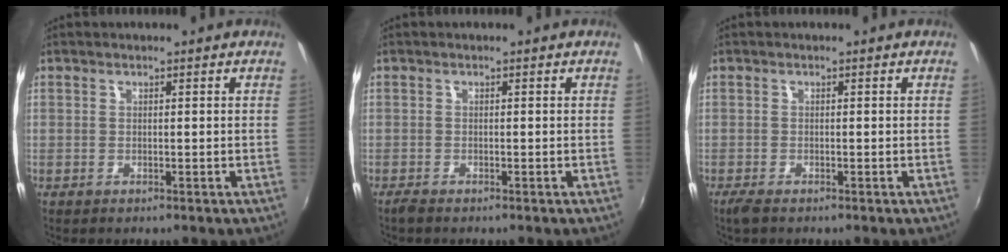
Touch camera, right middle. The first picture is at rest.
{"total": 1.2, "force": [-1.0, 0.2, 0.5], "torque": [-0.011, -0.005, -0.022]}
{"total": 2.0, "force": [-1.5, 0.5, 1.2], "torque": [-0.027, -0.009, -0.029]}